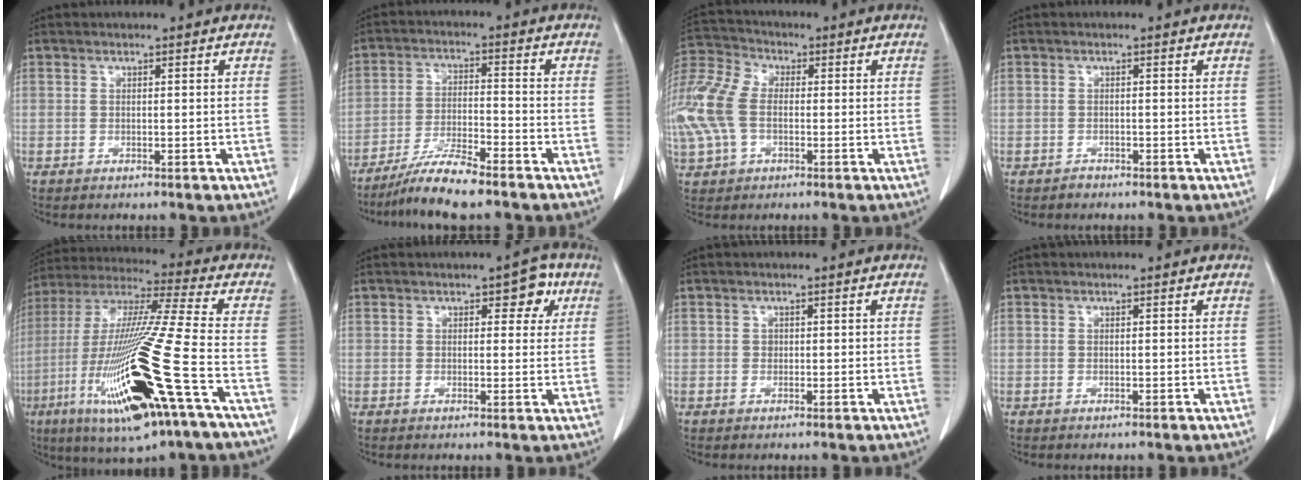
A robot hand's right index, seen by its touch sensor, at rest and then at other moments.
{"total": 7.5, "force": [-6.3, 0.1, 4.1], "torque": [-0.081, -0.024, -0.118]}
{"total": 13.1, "force": [-0.8, 8.1, 10.3], "torque": [-0.267, 0.023, -0.015]}
{"total": 0.8, "force": [-0.7, 0.5, -0.2], "torque": [0.003, 0.002, -0.014]}
{"total": 24.3, "force": [-8.3, 1.0, 22.8], "torque": [-0.475, -0.040, -0.153]}
{"total": 4.0, "force": [1.7, 2.1, 2.9], "torque": [-0.026, 0.011, 0.019]}
{"total": 0.8, "force": [0.1, 0.7, 0.4], "torque": [-0.004, 0.002, 0.000]}
{"total": 0.0}